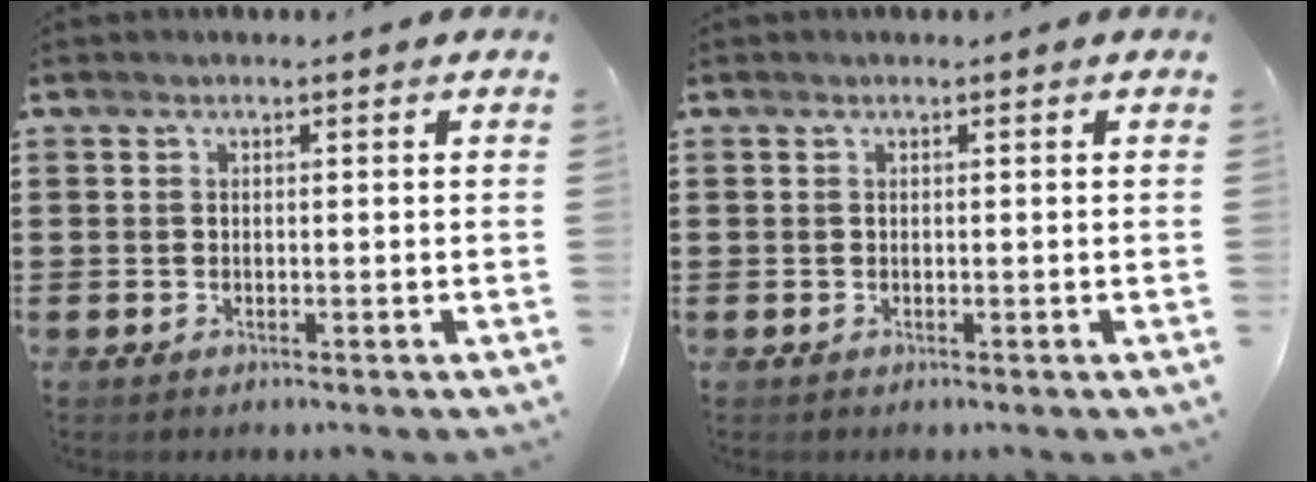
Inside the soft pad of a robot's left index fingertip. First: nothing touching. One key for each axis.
{"total": 0.0}